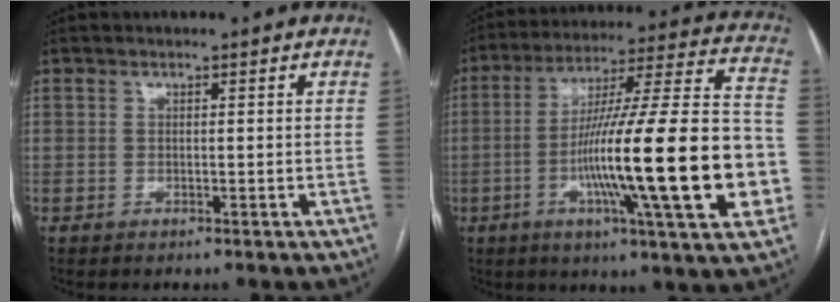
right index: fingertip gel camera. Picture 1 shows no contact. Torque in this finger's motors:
{"motor_torque": [2.14, 0.00, 1.05, 0.21]}